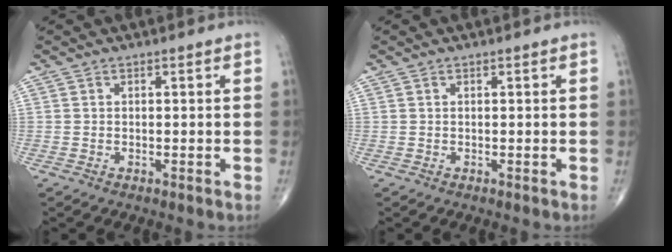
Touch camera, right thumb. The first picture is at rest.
{"total": 0.0}